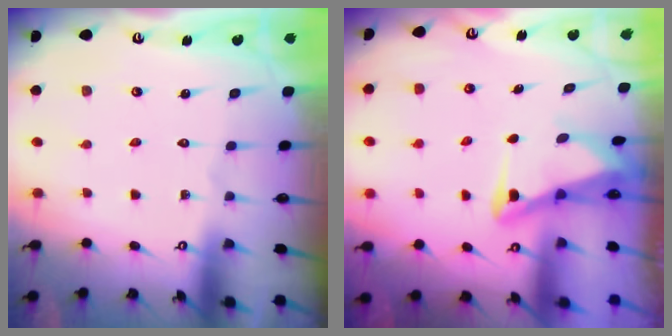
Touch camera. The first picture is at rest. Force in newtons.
{"total": 3.5, "press": 3.4, "slide": 0.7}